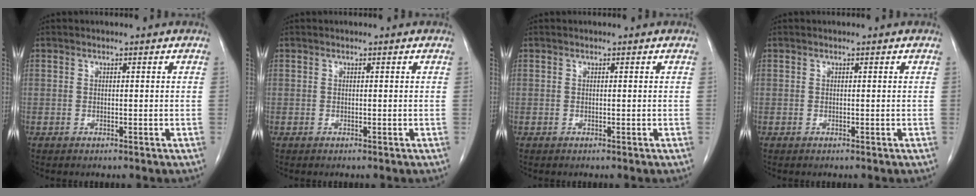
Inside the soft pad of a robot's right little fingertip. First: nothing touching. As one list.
[{"total": 0.0}, {"total": 0.0}, {"total": 0.0}]